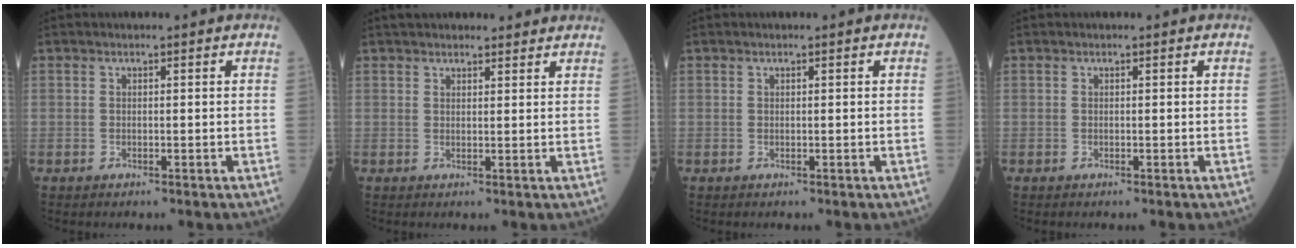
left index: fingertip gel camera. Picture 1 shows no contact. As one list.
[{"total": 6.8, "force": [6.2, 1.9, 2.0], "torque": [-0.017, 0.028, 0.077]}, {"total": 0.0}, {"total": 0.0}]